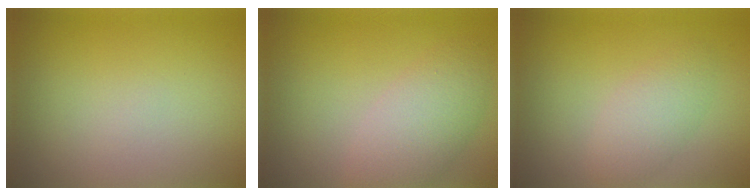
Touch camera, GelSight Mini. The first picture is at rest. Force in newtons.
{"total": 4.1, "press": 4.1, "slide": 0.3}
{"total": 2.7, "press": 2.7, "slide": 0.1}